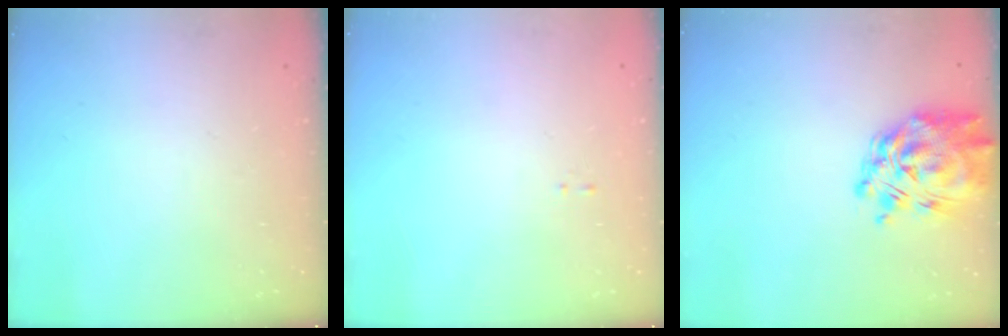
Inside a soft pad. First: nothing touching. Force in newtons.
{"total": 0.0}
{"total": 10.7, "press": 9.8, "slide": 4.2}